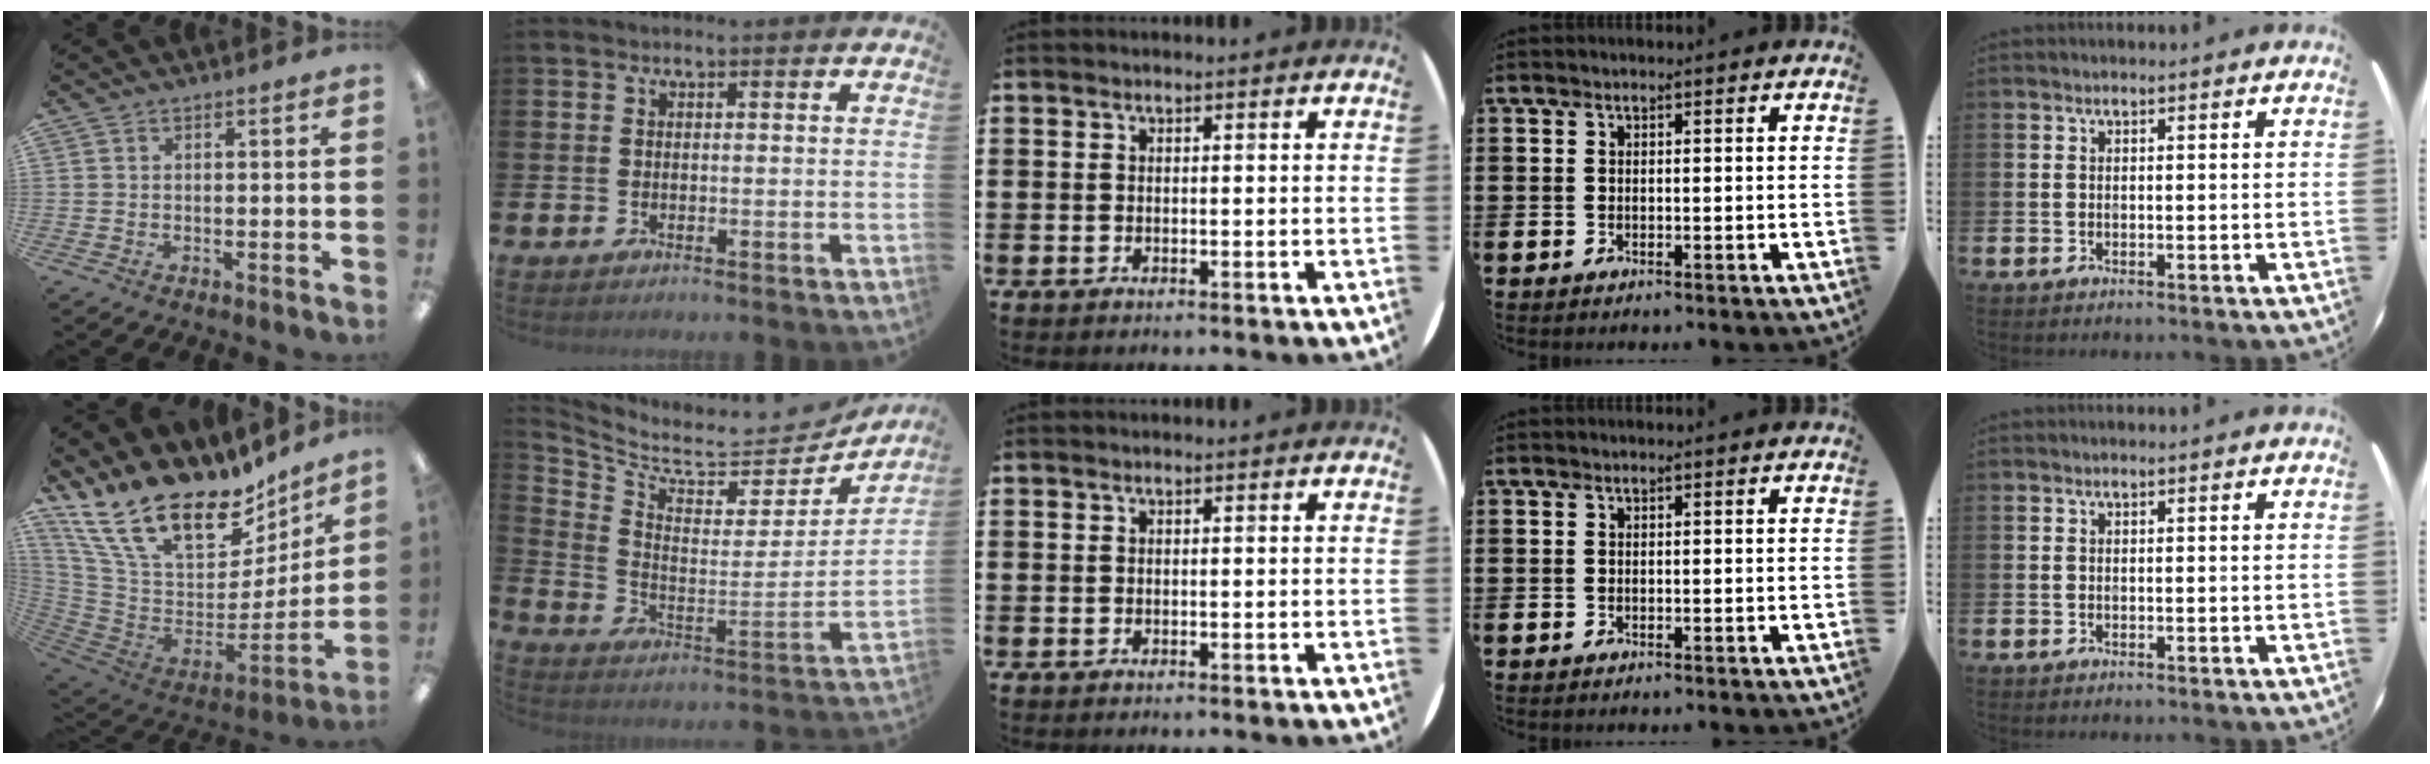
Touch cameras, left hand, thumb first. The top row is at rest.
{"thumb": {"total": 24.2, "force": [16.7, 11.2, 13.5], "torque": [-0.250, -0.125, 0.310]}, "index": {"total": 6.9, "force": [6.1, 2.4, 2.2], "torque": [-0.059, -0.068, 0.096]}}